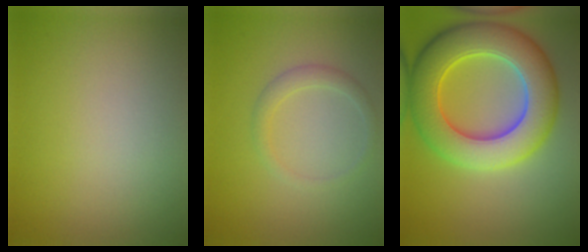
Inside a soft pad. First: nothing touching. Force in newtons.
{"total": 1.6, "press": 1.6, "slide": 0.0}
{"total": 10.0, "press": 10.0, "slide": 0.4}